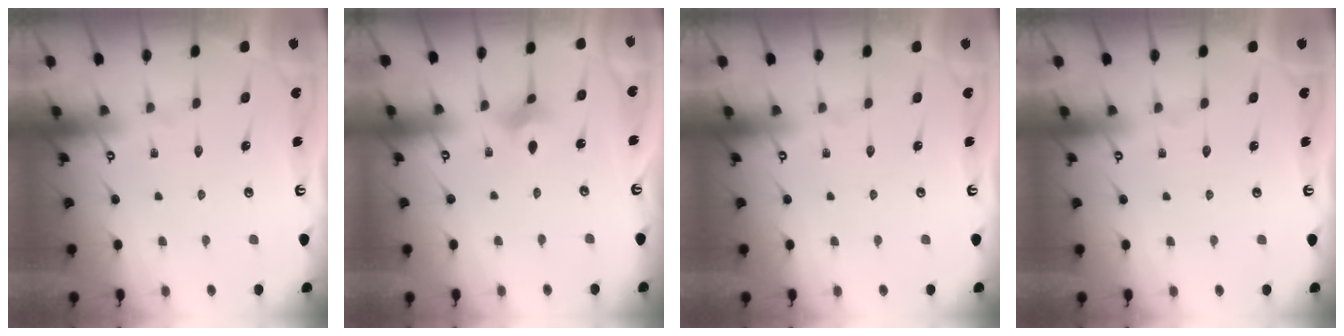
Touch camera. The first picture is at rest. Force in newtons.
{"total": 3.0, "press": 2.9, "slide": 0.5}
{"total": 0.0}
{"total": 0.0}